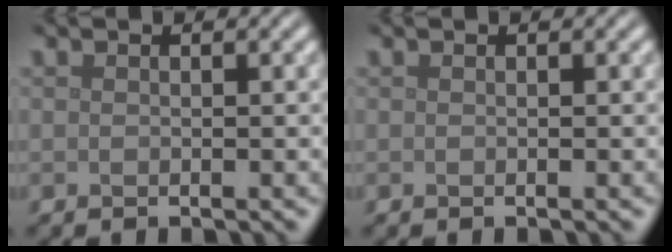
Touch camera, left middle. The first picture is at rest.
{"total": 0.0}